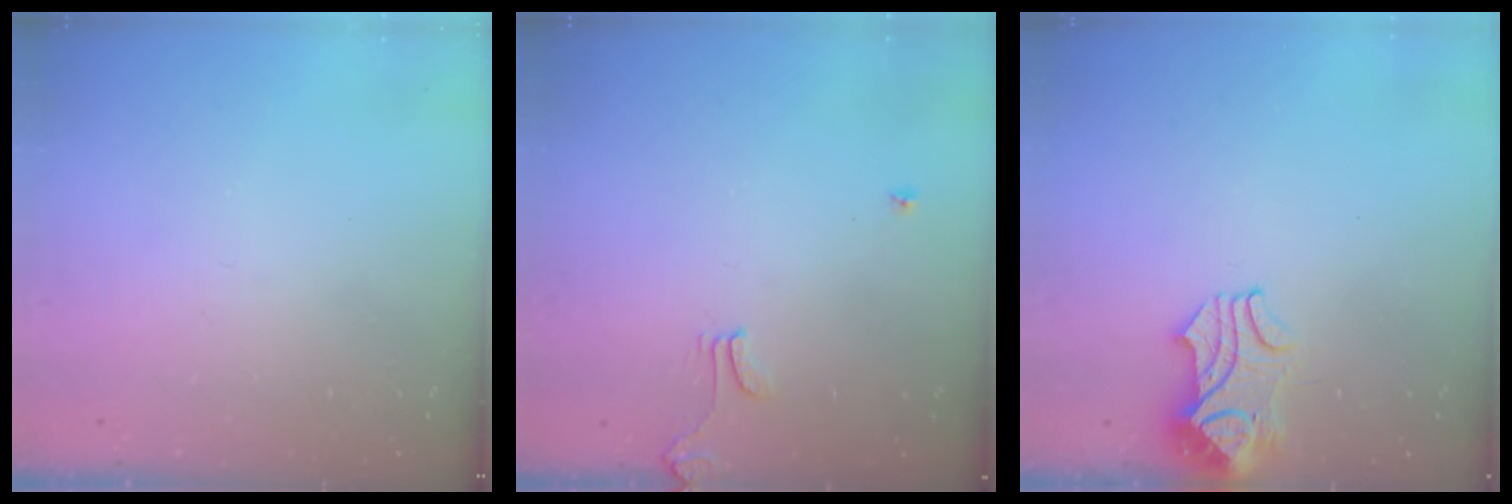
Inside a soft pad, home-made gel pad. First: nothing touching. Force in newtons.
{"total": 1.7, "press": 1.7, "slide": 0.3}
{"total": 2.3, "press": 2.2, "slide": 0.5}